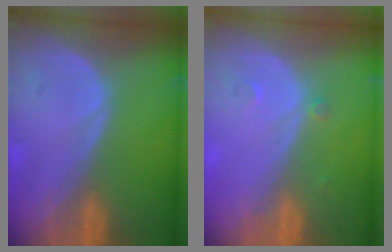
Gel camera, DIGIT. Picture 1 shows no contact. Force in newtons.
{"total": 0.8, "press": 0.8, "slide": 0.1}